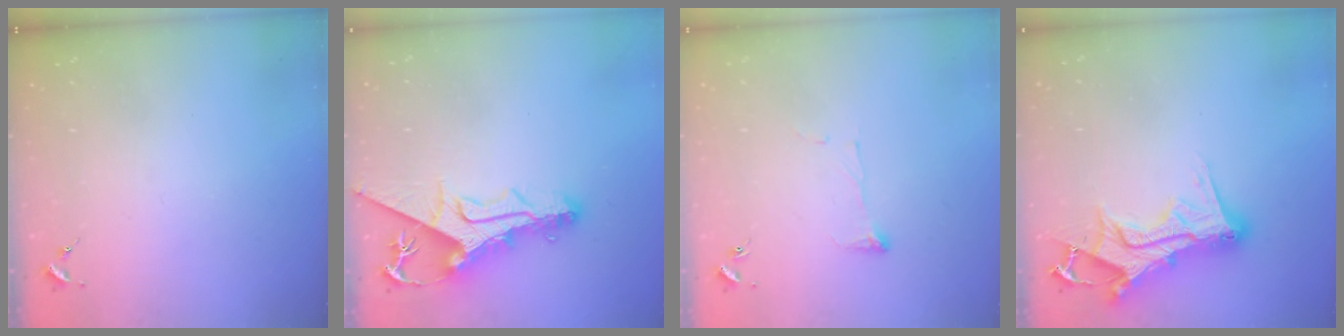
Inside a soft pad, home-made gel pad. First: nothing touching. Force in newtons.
{"total": 13.4, "press": 13.4, "slide": 1.3}
{"total": 5.8, "press": 5.8, "slide": 0.5}
{"total": 16.0, "press": 15.9, "slide": 1.6}